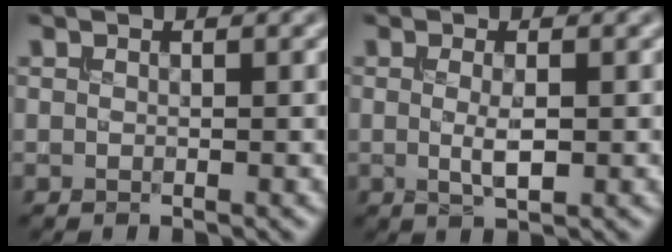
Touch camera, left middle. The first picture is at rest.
{"total": 2.0, "force": [-0.1, 0.3, 1.9], "torque": [-0.041, -0.003, -0.001]}